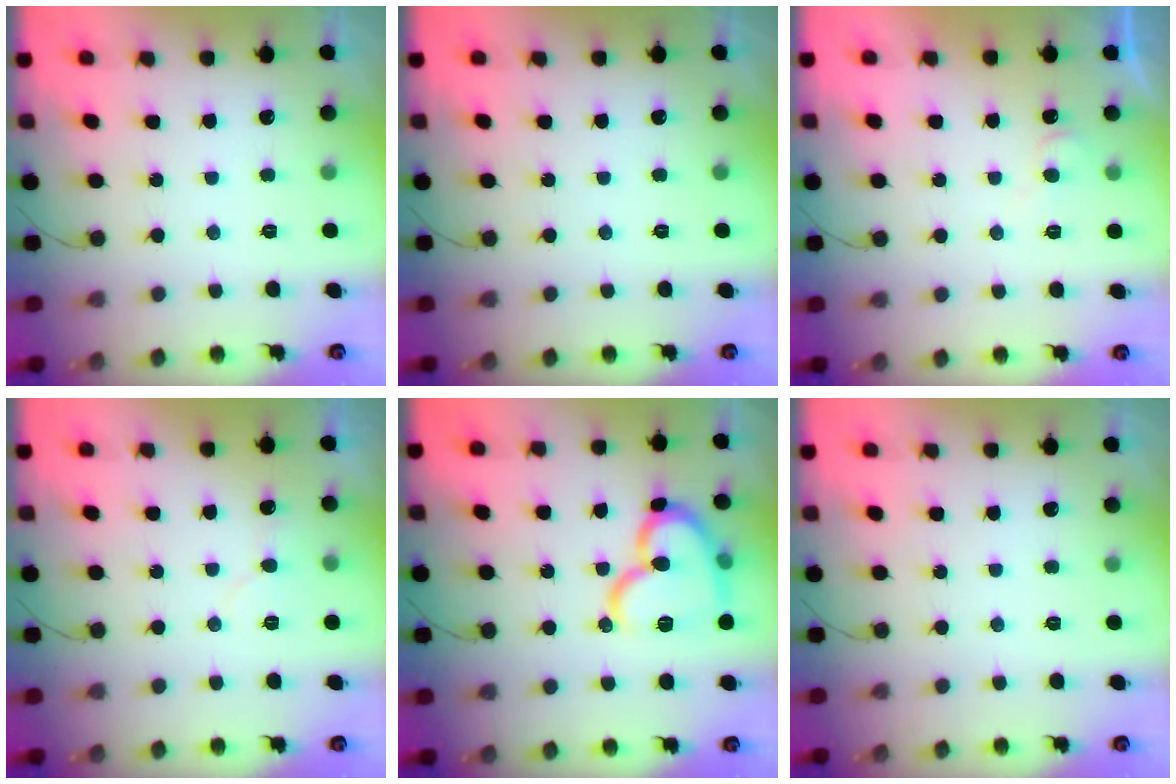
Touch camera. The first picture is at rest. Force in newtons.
{"total": 0.0}
{"total": 4.3, "press": 4.2, "slide": 0.5}
{"total": 4.3, "press": 4.3, "slide": 0.4}
{"total": 16.4, "press": 16.3, "slide": 1.6}
{"total": 0.0}